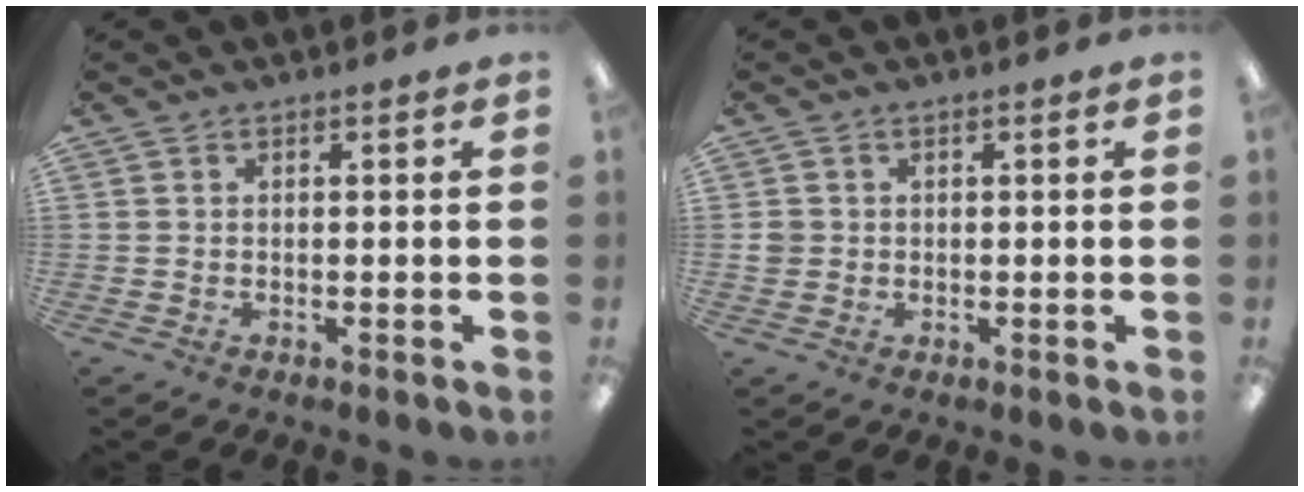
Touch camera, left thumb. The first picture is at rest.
{"total": 1.8, "force": [0.0, 1.8, 0.4], "torque": [-0.008, 0.004, -0.001]}